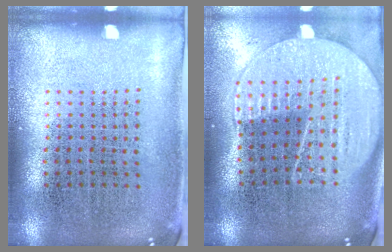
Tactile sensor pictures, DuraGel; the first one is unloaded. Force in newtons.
{"total": 2.0, "press": 1.9, "slide": 0.8}